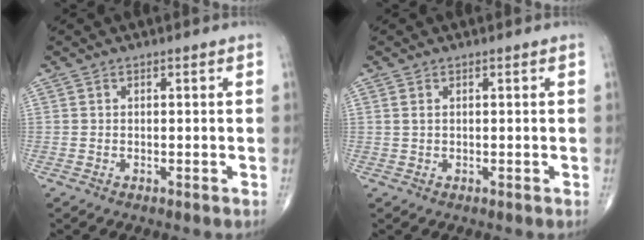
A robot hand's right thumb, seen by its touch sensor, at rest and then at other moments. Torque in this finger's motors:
{"motor_torque": [-0.01, -0.10, -0.13, 0.12, -0.05]}